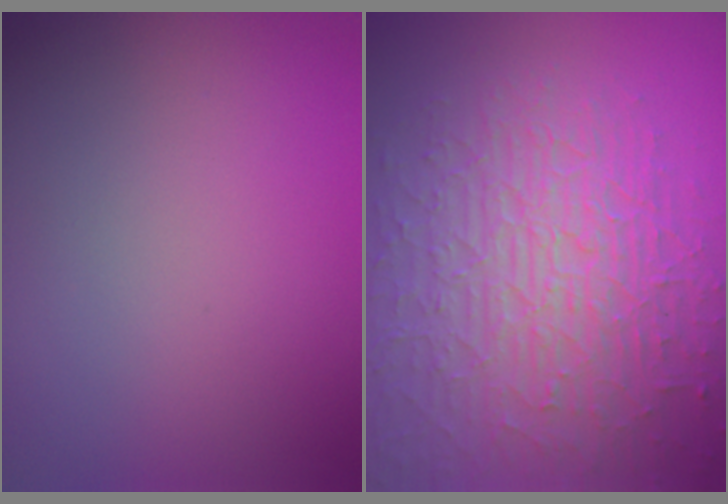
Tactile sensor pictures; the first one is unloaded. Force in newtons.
{"total": 8.8, "press": 6.2, "slide": 6.3}